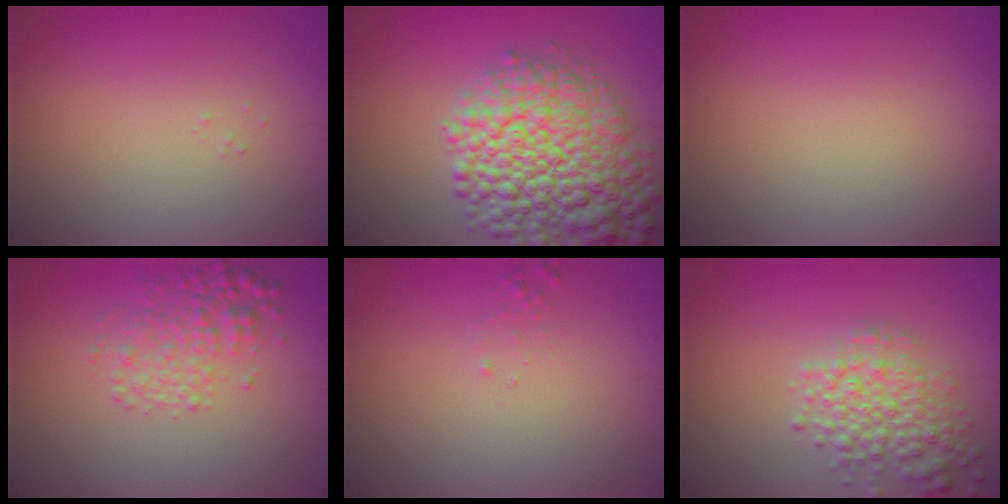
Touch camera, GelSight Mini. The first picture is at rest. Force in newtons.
{"total": 11.0, "press": 11.0, "slide": 0.4}
{"total": 0.0}
{"total": 3.3, "press": 3.3, "slide": 0.1}
{"total": 0.6, "press": 0.6, "slide": 0.1}
{"total": 4.1, "press": 4.1, "slide": 0.1}